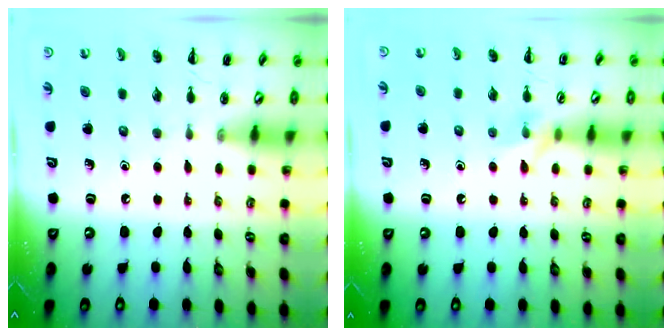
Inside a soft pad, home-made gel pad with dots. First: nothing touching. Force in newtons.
{"total": 5.6, "press": 5.5, "slide": 0.6}